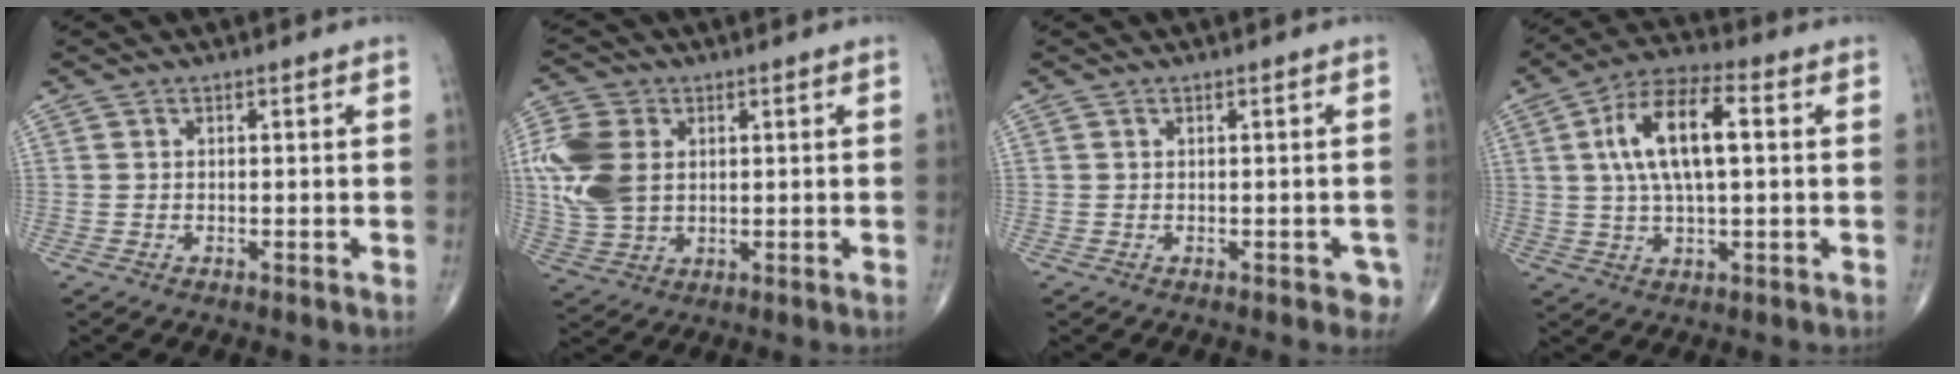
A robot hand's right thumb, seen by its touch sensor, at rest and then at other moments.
{"total": 11.8, "force": [1.8, 8.4, 8.1], "torque": [-0.175, -0.002, 0.037]}
{"total": 2.2, "force": [-0.8, 1.2, 1.7], "torque": [-0.005, 0.006, -0.009]}
{"total": 13.3, "force": [2.3, 5.3, 12.0], "torque": [-0.220, 0.017, 0.035]}